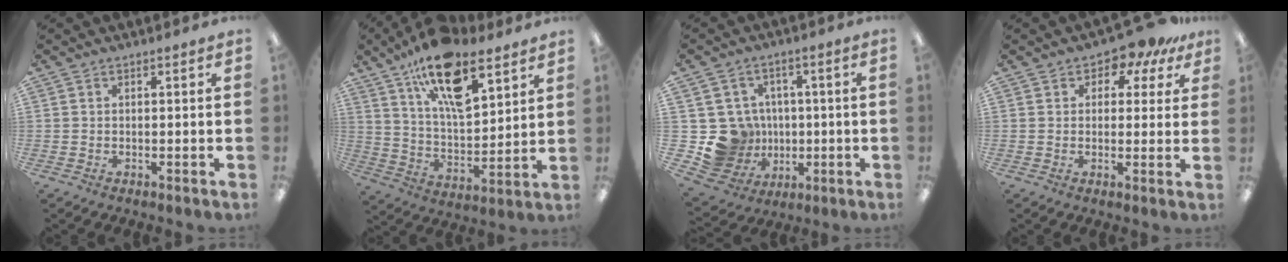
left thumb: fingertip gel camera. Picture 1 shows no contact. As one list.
[{"total": 19.0, "force": [11.9, 8.0, 12.4], "torque": [-0.204, -0.059, 0.203]}, {"total": 12.9, "force": [-1.2, 12.5, 3.2], "torque": [-0.096, 0.009, -0.001]}, {"total": 5.6, "force": [3.9, 3.4, 2.0], "torque": [-0.026, -0.023, 0.067]}]